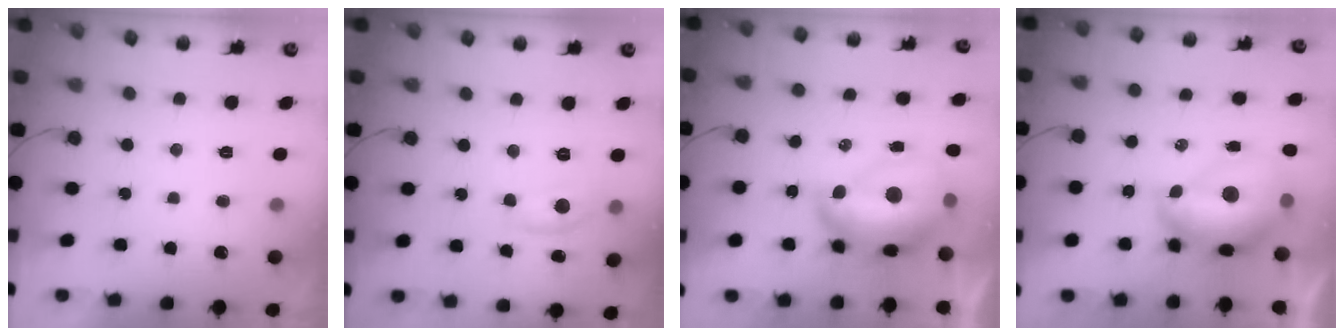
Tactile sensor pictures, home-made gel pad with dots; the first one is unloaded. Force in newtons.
{"total": 7.8, "press": 7.8, "slide": 0.5}
{"total": 15.1, "press": 15.0, "slide": 1.1}
{"total": 12.0, "press": 11.9, "slide": 1.0}